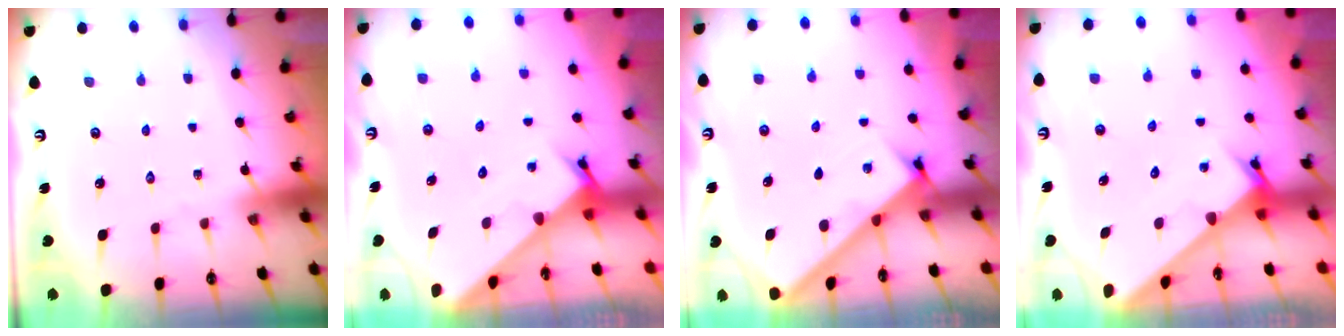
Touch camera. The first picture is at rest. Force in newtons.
{"total": 2.4, "press": 2.4, "slide": 0.0}
{"total": 2.5, "press": 2.5, "slide": 0.3}
{"total": 3.0, "press": 3.0, "slide": 0.1}